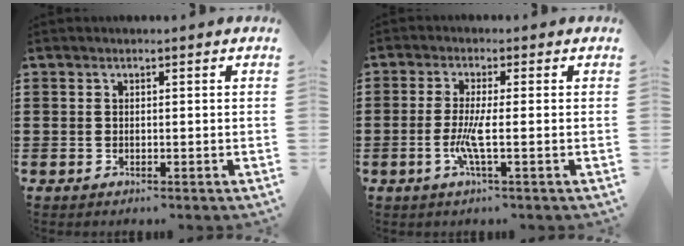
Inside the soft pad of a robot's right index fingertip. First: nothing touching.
{"total": 4.5, "force": [-1.1, 0.1, 4.3], "torque": [-0.097, -0.014, -0.028]}